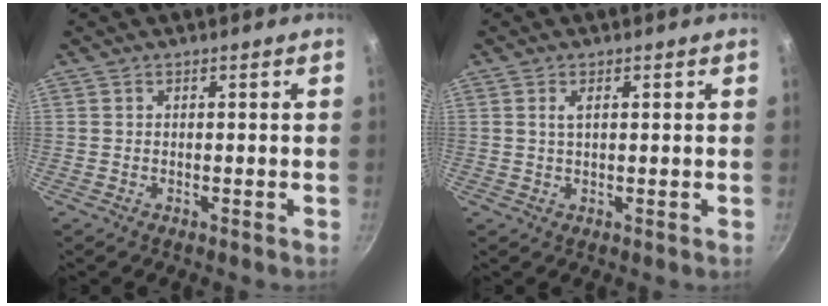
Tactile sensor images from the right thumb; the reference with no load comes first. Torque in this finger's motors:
{"motor_torque": [-0.25, -0.23, -0.22, 0.00, -0.05]}